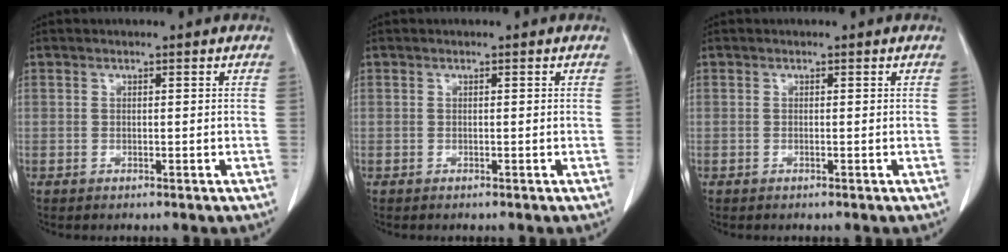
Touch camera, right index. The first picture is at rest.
{"total": 0.0}
{"total": 0.0}